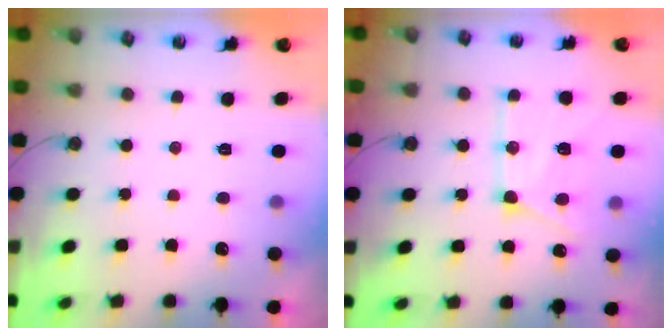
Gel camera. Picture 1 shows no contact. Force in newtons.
{"total": 15.1, "press": 15.0, "slide": 1.6}